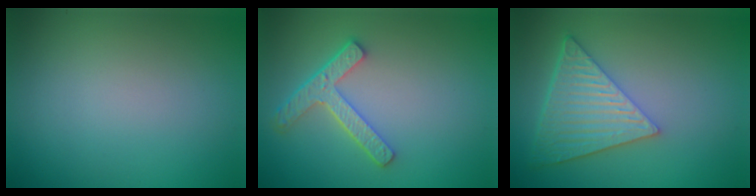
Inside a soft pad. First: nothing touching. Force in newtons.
{"total": 3.8, "press": 2.9, "slide": 2.4}
{"total": 6.1, "press": 4.5, "slide": 4.0}